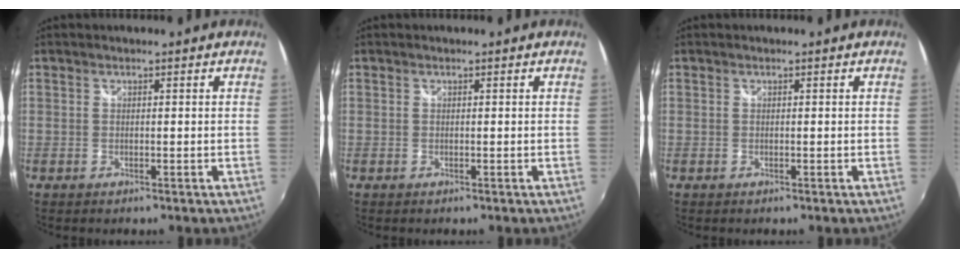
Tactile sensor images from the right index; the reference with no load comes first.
{"total": 0.0}
{"total": 0.0}